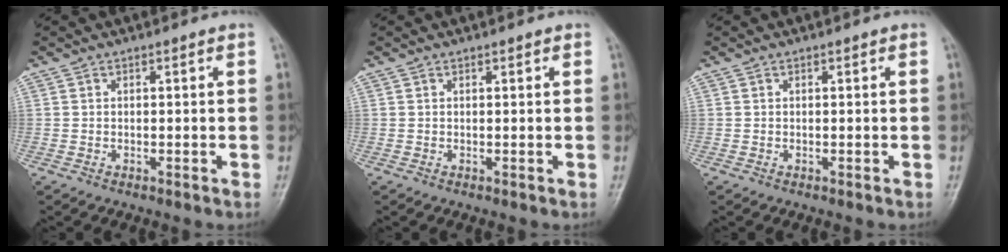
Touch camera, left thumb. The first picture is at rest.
{"total": 0.5, "force": [0.4, 0.2, 0.3], "torque": [-0.005, -0.002, 0.003]}
{"total": 0.0}